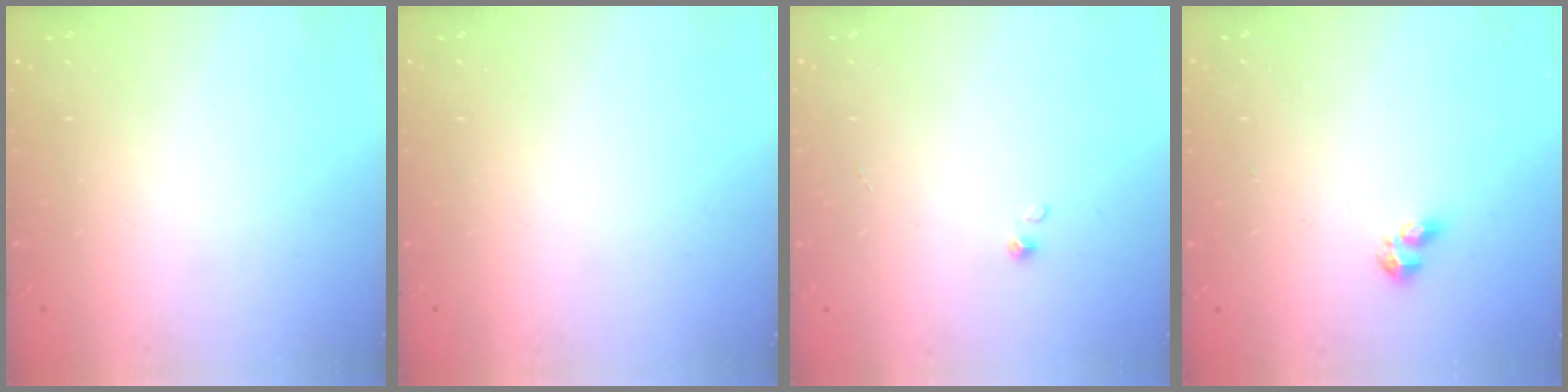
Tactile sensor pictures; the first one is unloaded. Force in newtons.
{"total": 0.0}
{"total": 0.0}
{"total": 2.3, "press": 2.2, "slide": 0.6}